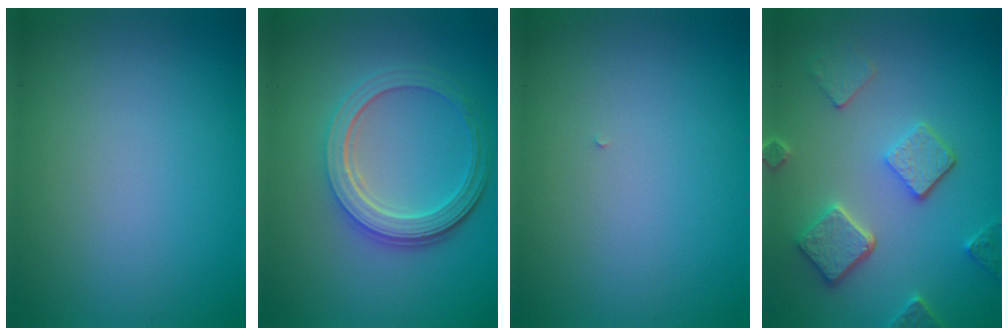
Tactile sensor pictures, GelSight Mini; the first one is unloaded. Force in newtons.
{"total": 5.2, "press": 3.9, "slide": 3.5}
{"total": 0.0}
{"total": 5.0, "press": 3.9, "slide": 3.2}